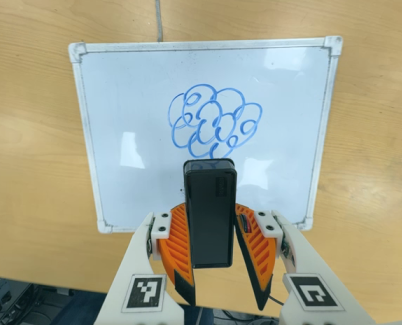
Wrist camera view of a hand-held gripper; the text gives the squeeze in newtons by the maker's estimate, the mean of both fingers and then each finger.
{"total": 5.6, "left": 5.6, "right": 5.6}